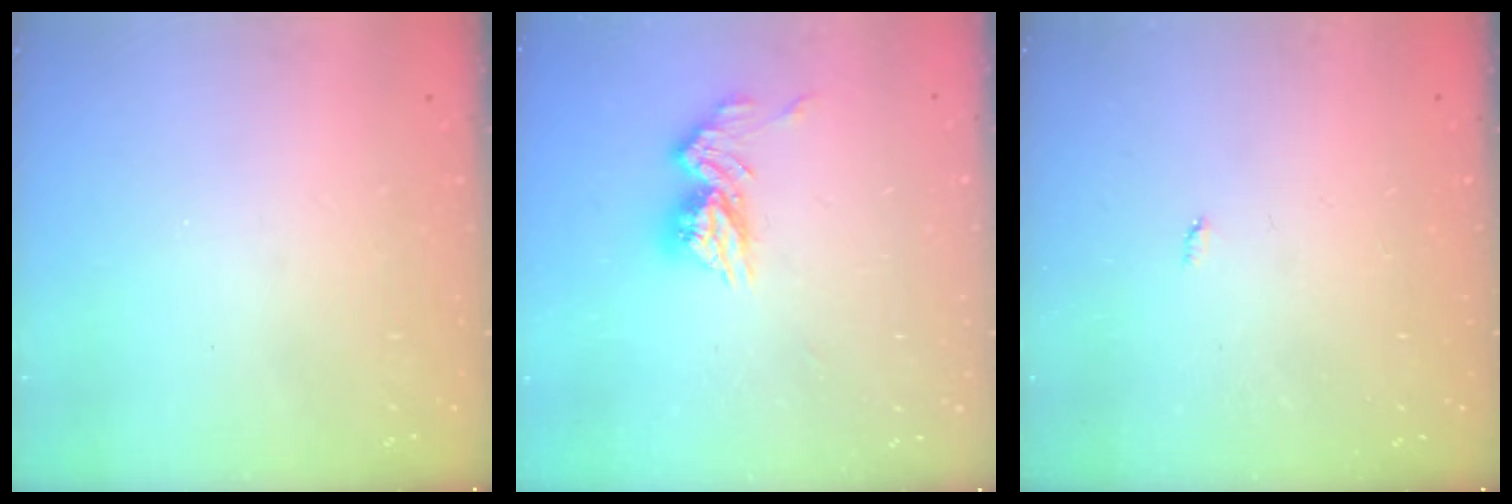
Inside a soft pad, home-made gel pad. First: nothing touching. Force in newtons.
{"total": 11.5, "press": 11.4, "slide": 1.1}
{"total": 2.1, "press": 2.1, "slide": 0.4}